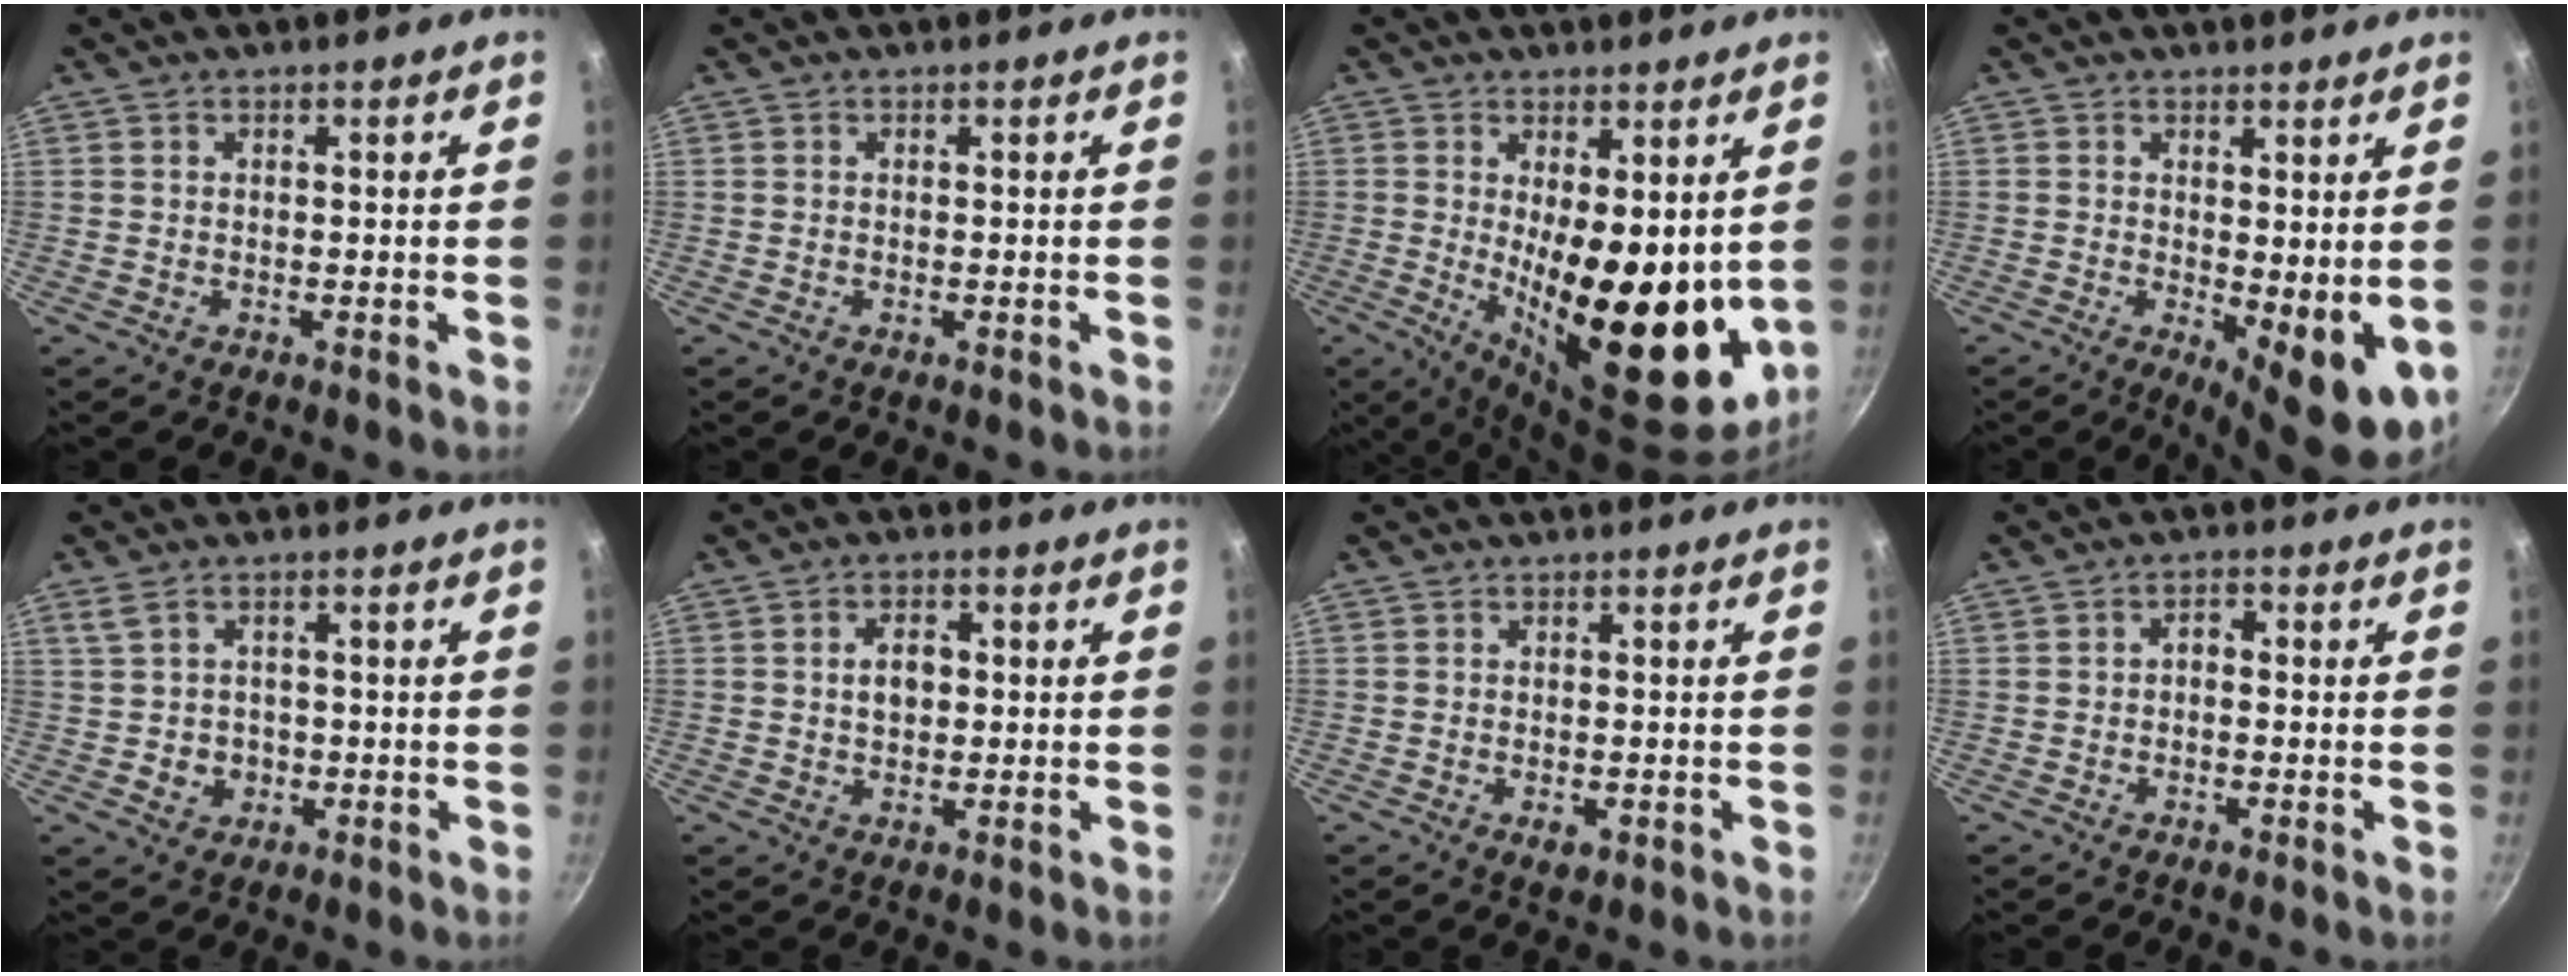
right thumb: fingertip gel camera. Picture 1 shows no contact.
{"total": 0.0}
{"total": 20.0, "force": [0.5, 8.4, 18.1], "torque": [-0.221, -0.042, 0.024]}
{"total": 8.8, "force": [0.4, 3.5, 8.1], "torque": [-0.098, -0.017, 0.014]}
{"total": 5.7, "force": [-0.1, 4.8, 3.1], "torque": [-0.032, 0.008, 0.008]}
{"total": 4.5, "force": [0.4, 3.1, 3.2], "torque": [-0.033, 0.009, 0.005]}
{"total": 2.5, "force": [-0.9, 1.4, 1.8], "torque": [-0.028, -0.001, -0.012]}
{"total": 2.2, "force": [-0.6, 1.5, 1.5], "torque": [-0.019, 0.015, -0.012]}